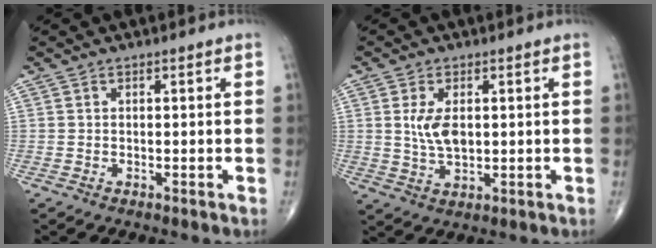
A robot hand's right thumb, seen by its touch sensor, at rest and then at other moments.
{"total": 6.1, "force": [1.0, 3.2, 5.1], "torque": [-0.095, -0.007, 0.023]}